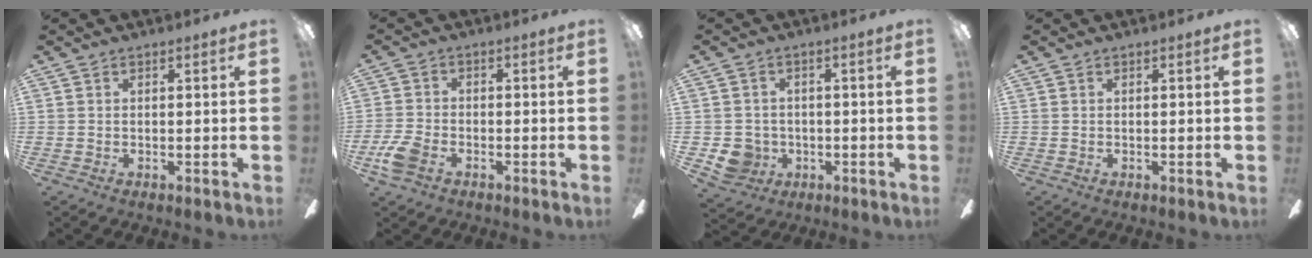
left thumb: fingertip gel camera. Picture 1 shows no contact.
{"total": 6.0, "force": [-3.1, 3.7, 3.6], "torque": [-0.090, 0.004, -0.060]}
{"total": 5.8, "force": [-1.3, 5.5, 1.0], "torque": [-0.046, 0.002, -0.024]}
{"total": 0.0}